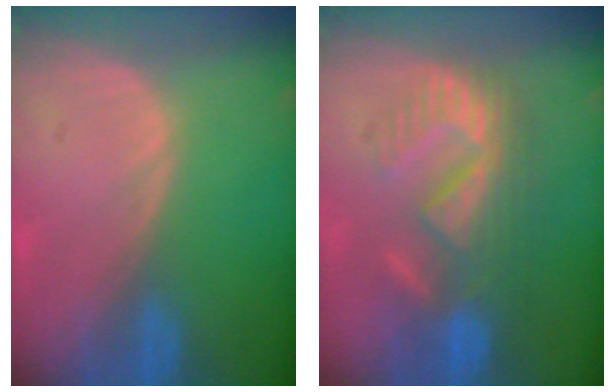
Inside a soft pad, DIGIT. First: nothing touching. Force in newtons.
{"total": 9.0, "press": 8.7, "slide": 2.2}